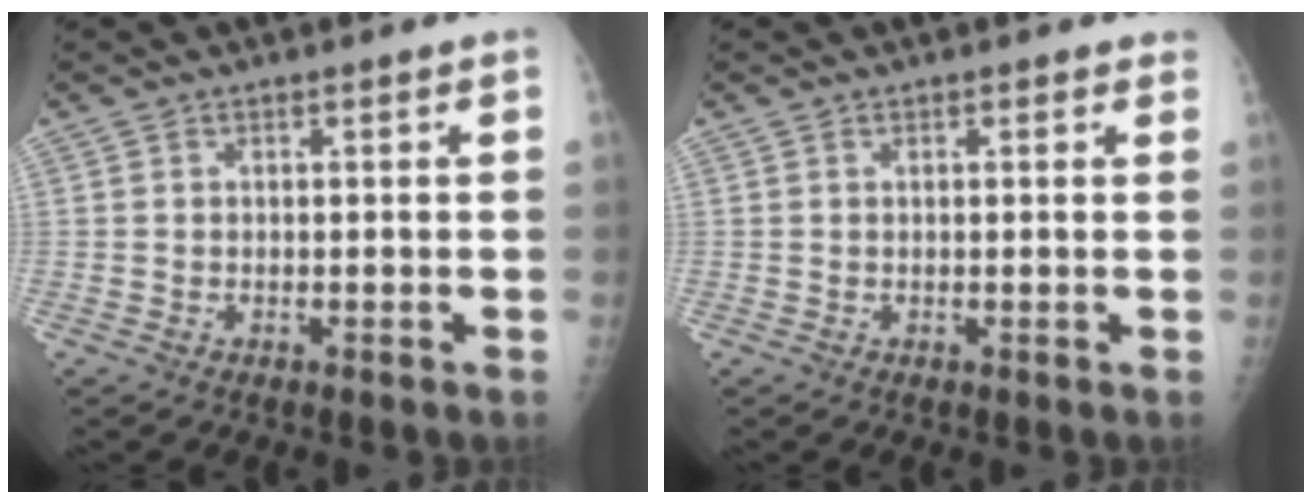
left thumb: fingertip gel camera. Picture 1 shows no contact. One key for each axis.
{"total": 0.9, "fx": 0.7, "fy": 0.4, "fz": 0.5, "tx": -0.002, "ty": -0.002, "tz": 0.004}